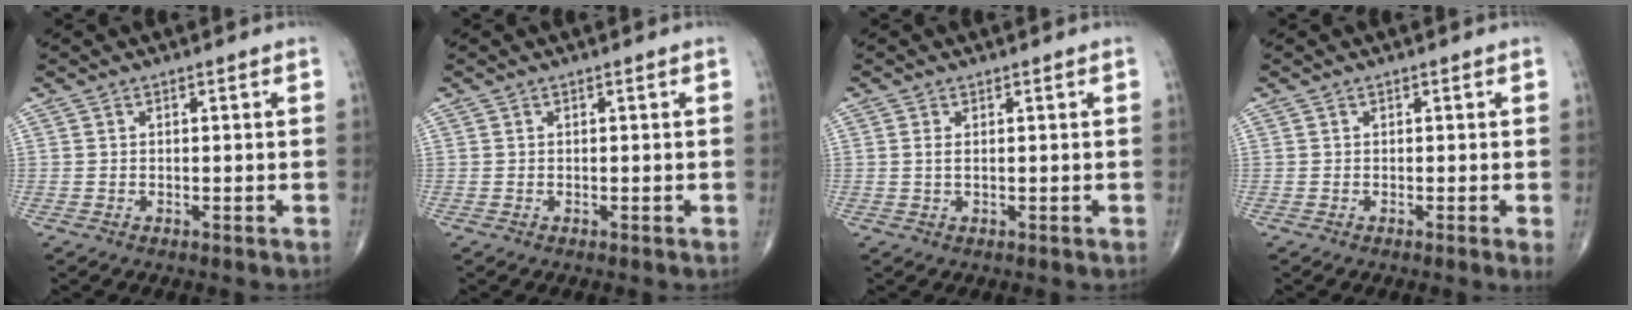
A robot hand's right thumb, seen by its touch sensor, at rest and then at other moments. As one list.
[{"total": 0.0}, {"total": 1.2, "force": [0.2, 0.5, 1.1], "torque": [-0.029, 0.001, 0.007]}, {"total": 1.2, "force": [-0.2, -0.1, 1.2], "torque": [-0.023, -0.005, -0.004]}]